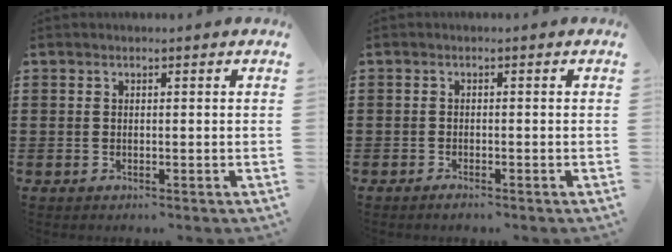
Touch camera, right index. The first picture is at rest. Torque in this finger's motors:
{"motor_torque": [0.03, 0.14, 0.01, 0.00]}